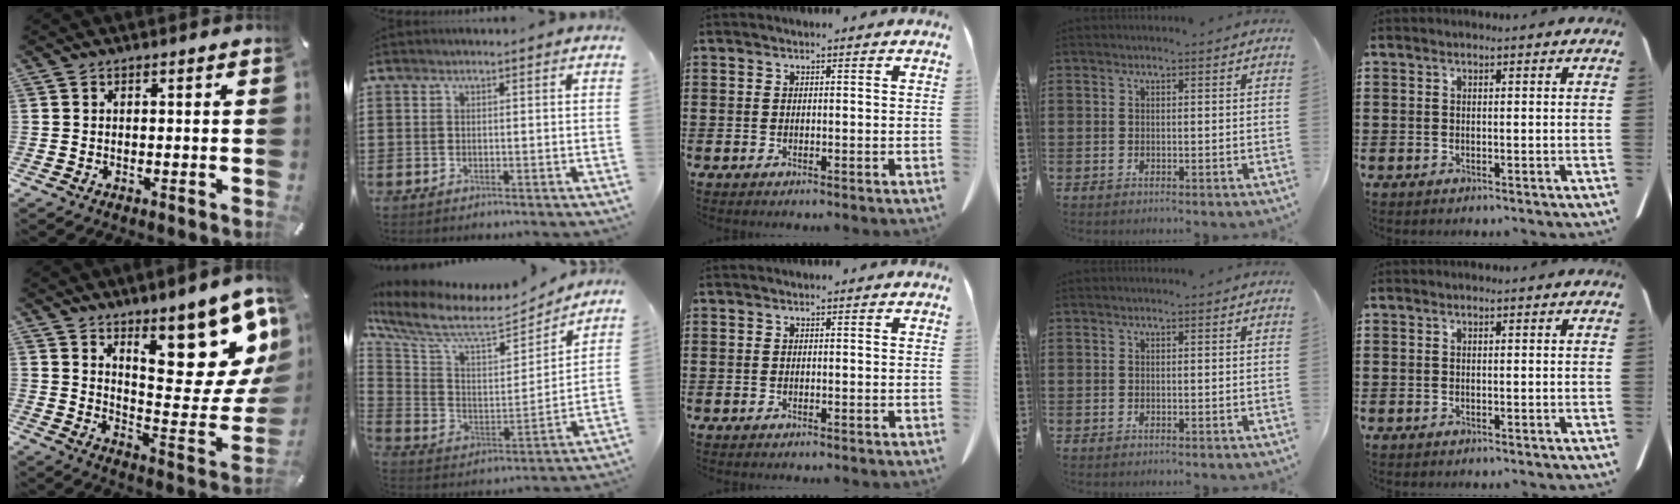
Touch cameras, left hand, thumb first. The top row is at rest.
{"thumb": {"total": 20.9, "force": [13.0, 7.5, 14.6], "torque": [-0.175, -0.112, 0.208]}, "index": {"total": 9.0, "force": [7.6, 2.0, 4.5], "torque": [-0.123, -0.050, 0.127]}}